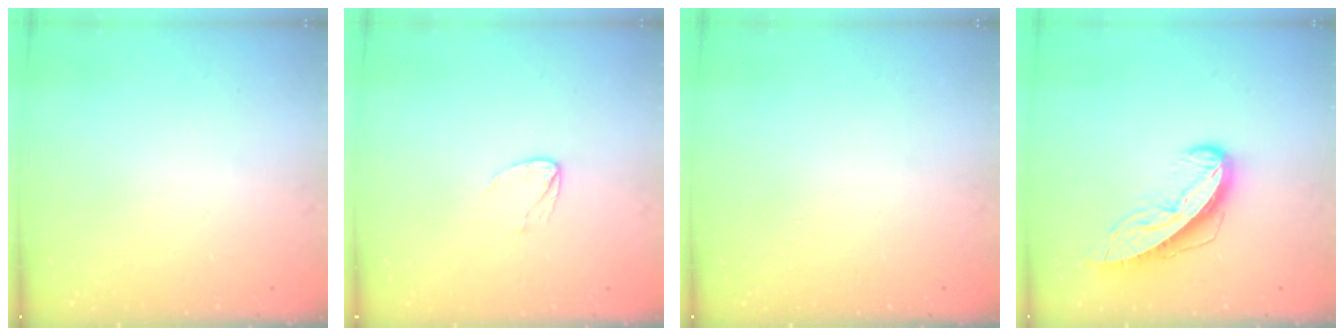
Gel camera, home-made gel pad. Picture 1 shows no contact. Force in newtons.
{"total": 3.6, "press": 3.6, "slide": 0.4}
{"total": 0.0}
{"total": 9.6, "press": 9.5, "slide": 1.1}